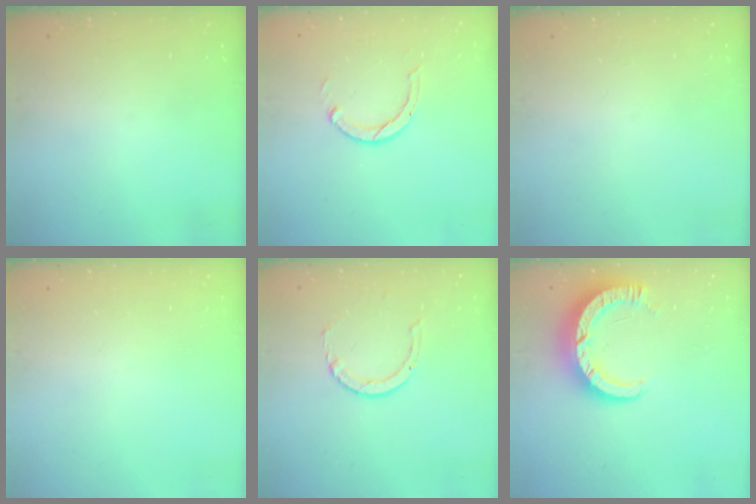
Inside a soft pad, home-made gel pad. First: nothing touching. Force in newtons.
{"total": 3.0, "press": 3.0, "slide": 0.3}
{"total": 0.0}
{"total": 0.0}
{"total": 3.3, "press": 3.3, "slide": 0.3}
{"total": 9.2, "press": 9.2, "slide": 0.7}